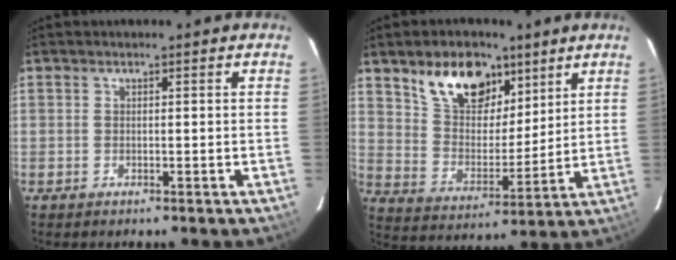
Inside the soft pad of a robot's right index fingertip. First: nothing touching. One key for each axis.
{"total": 14.5, "fx": 8.9, "fy": 8.0, "fz": 8.1, "tx": -0.142, "ty": 0.020, "tz": 0.166}